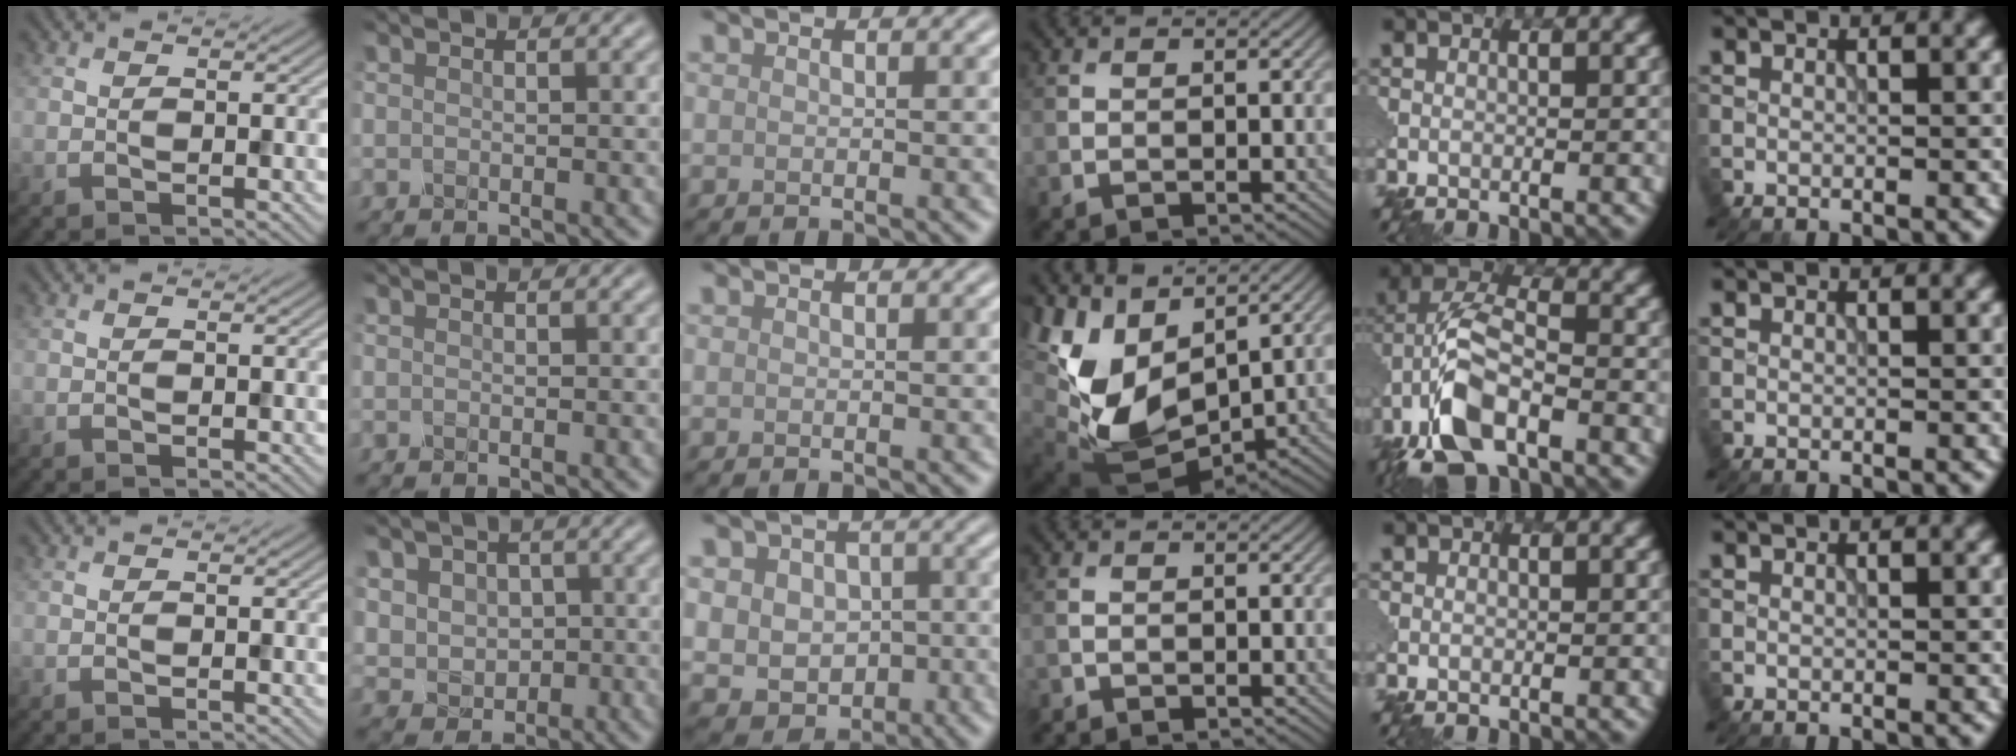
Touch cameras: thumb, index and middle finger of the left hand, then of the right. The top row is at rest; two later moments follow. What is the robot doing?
{"motion": "insert", "object": "pin"}